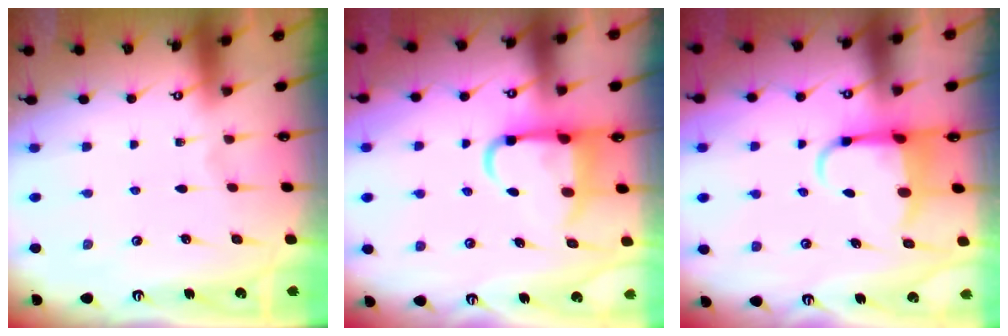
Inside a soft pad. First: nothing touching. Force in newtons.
{"total": 7.7, "press": 7.5, "slide": 1.5}
{"total": 5.7, "press": 5.5, "slide": 1.5}